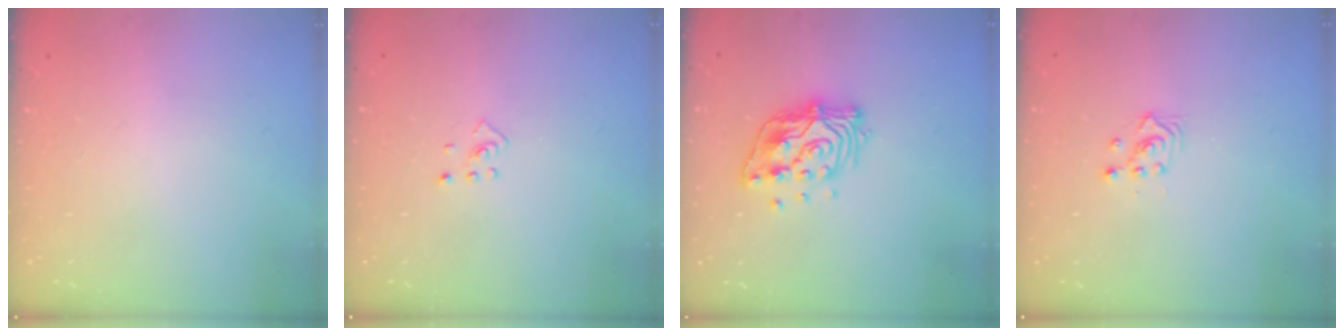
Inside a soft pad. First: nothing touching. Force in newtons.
{"total": 2.0, "press": 1.9, "slide": 0.8}
{"total": 13.7, "press": 13.7, "slide": 1.2}
{"total": 2.3, "press": 2.3, "slide": 0.3}